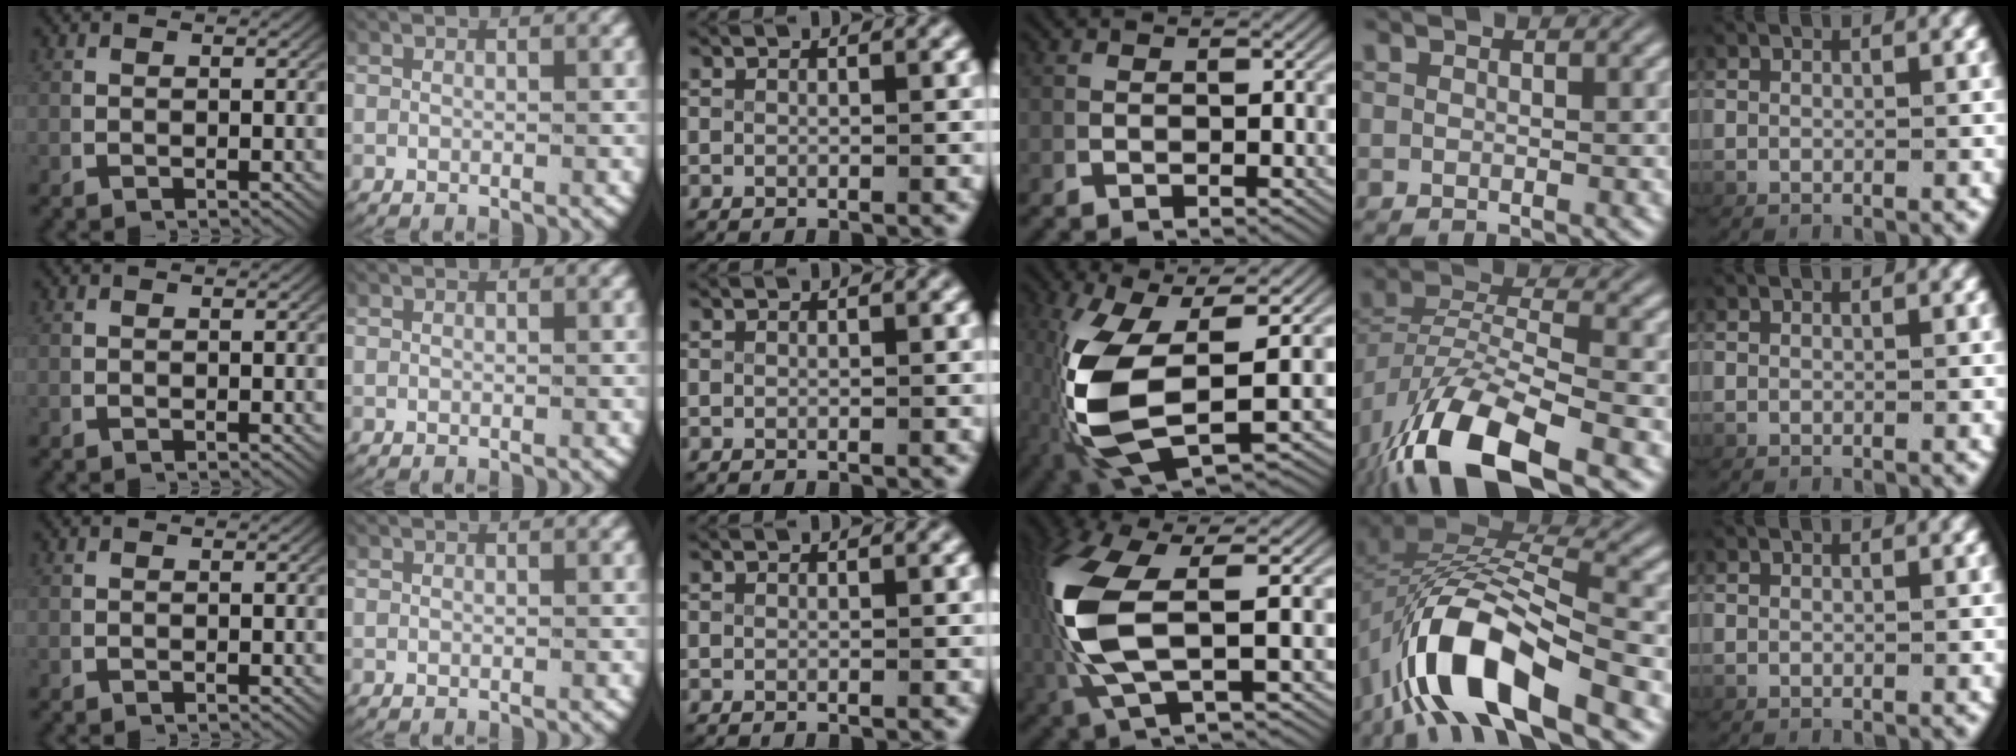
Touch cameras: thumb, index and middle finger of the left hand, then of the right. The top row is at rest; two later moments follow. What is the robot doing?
{"motion": "lift_and_place", "object": "scissors"}